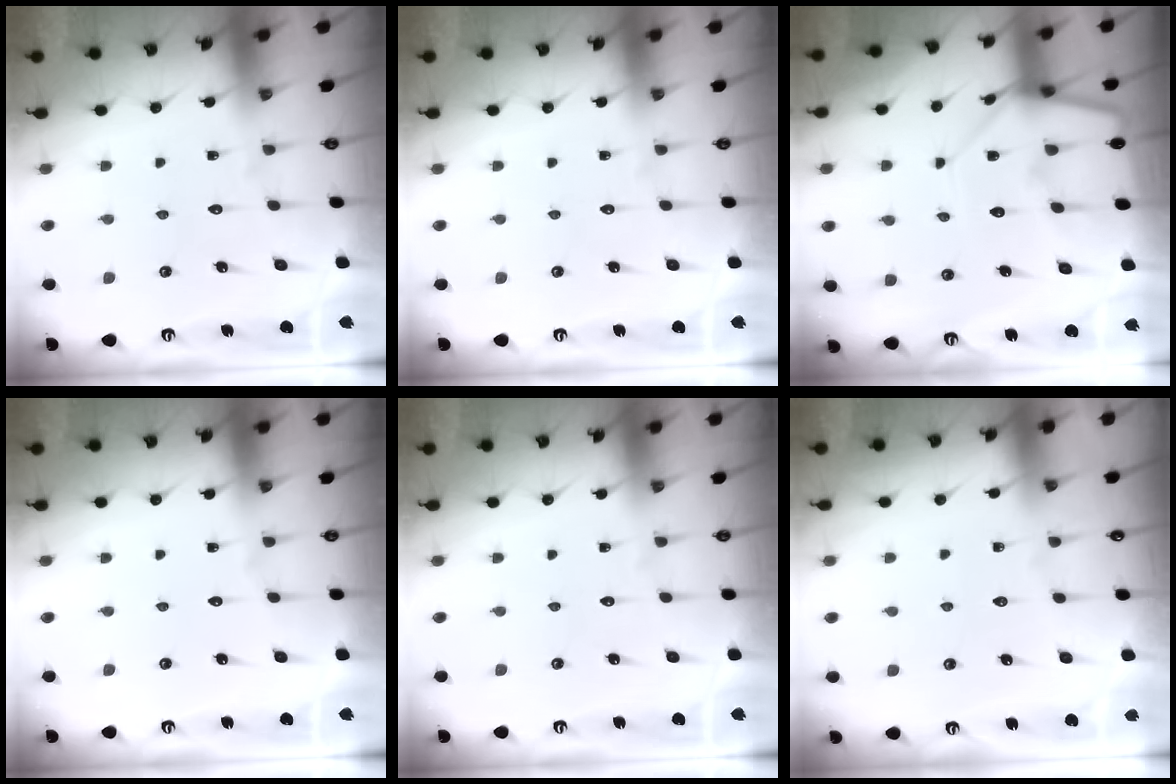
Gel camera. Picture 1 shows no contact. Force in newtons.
{"total": 0.0}
{"total": 10.4, "press": 10.4, "slide": 0.8}
{"total": 0.0}
{"total": 0.0}
{"total": 2.6, "press": 2.5, "slide": 0.5}